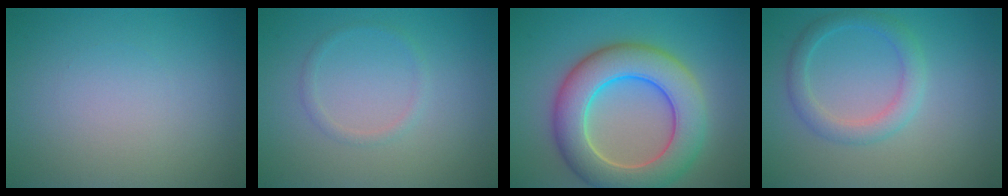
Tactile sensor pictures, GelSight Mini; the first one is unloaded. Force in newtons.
{"total": 1.0, "press": 1.0, "slide": 0.1}
{"total": 9.1, "press": 9.0, "slide": 0.7}
{"total": 2.7, "press": 2.7, "slide": 0.1}